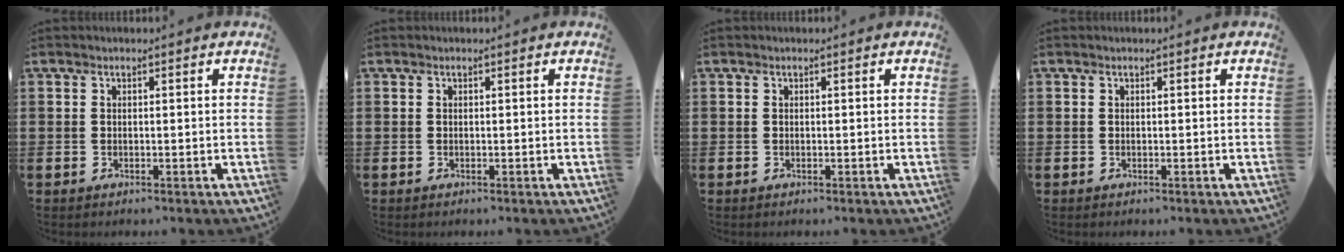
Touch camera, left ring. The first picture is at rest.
{"total": 0.0}
{"total": 0.0}
{"total": 0.0}